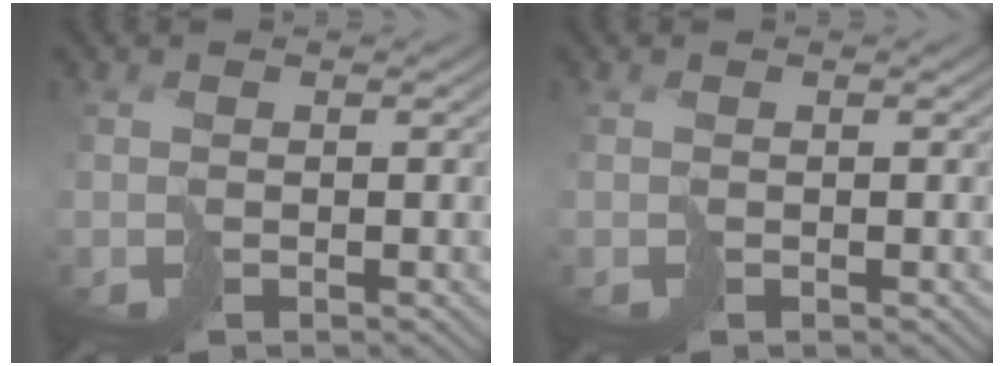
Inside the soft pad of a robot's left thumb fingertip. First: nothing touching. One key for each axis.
{"total": 0.0}